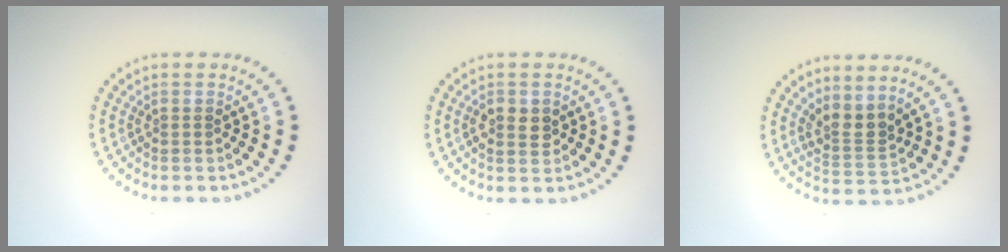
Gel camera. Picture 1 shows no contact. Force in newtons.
{"total": 2.1, "press": 2.1, "slide": 0.2}
{"total": 2.6, "press": 1.9, "slide": 1.7}